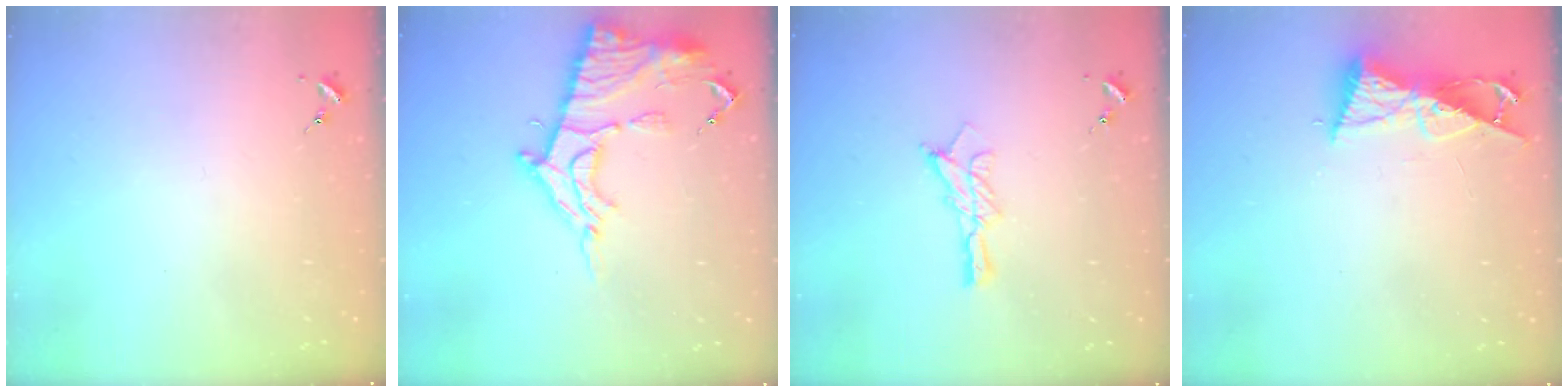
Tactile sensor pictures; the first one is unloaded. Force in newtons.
{"total": 16.6, "press": 16.5, "slide": 1.5}
{"total": 9.5, "press": 9.5, "slide": 0.4}
{"total": 8.9, "press": 8.9, "slide": 0.5}